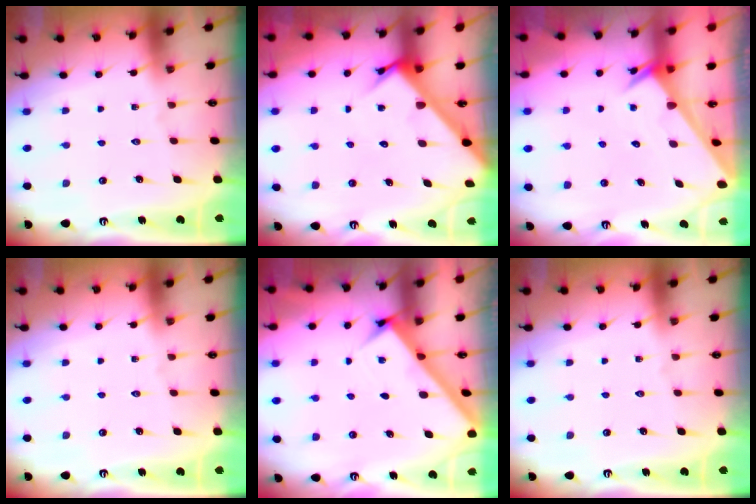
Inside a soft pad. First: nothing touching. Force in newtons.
{"total": 4.6, "press": 4.6, "slide": 0.3}
{"total": 2.3, "press": 2.3, "slide": 0.1}
{"total": 0.0}
{"total": 2.9, "press": 2.9, "slide": 0.0}
{"total": 0.0}